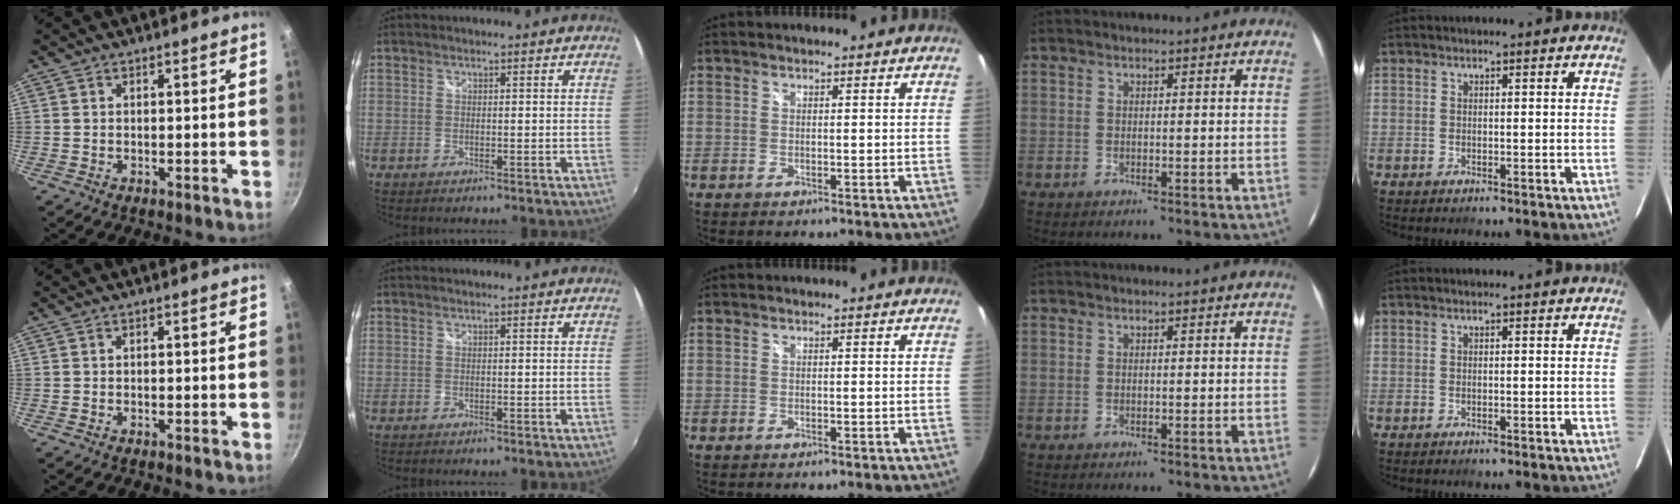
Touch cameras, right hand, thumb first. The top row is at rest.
{}